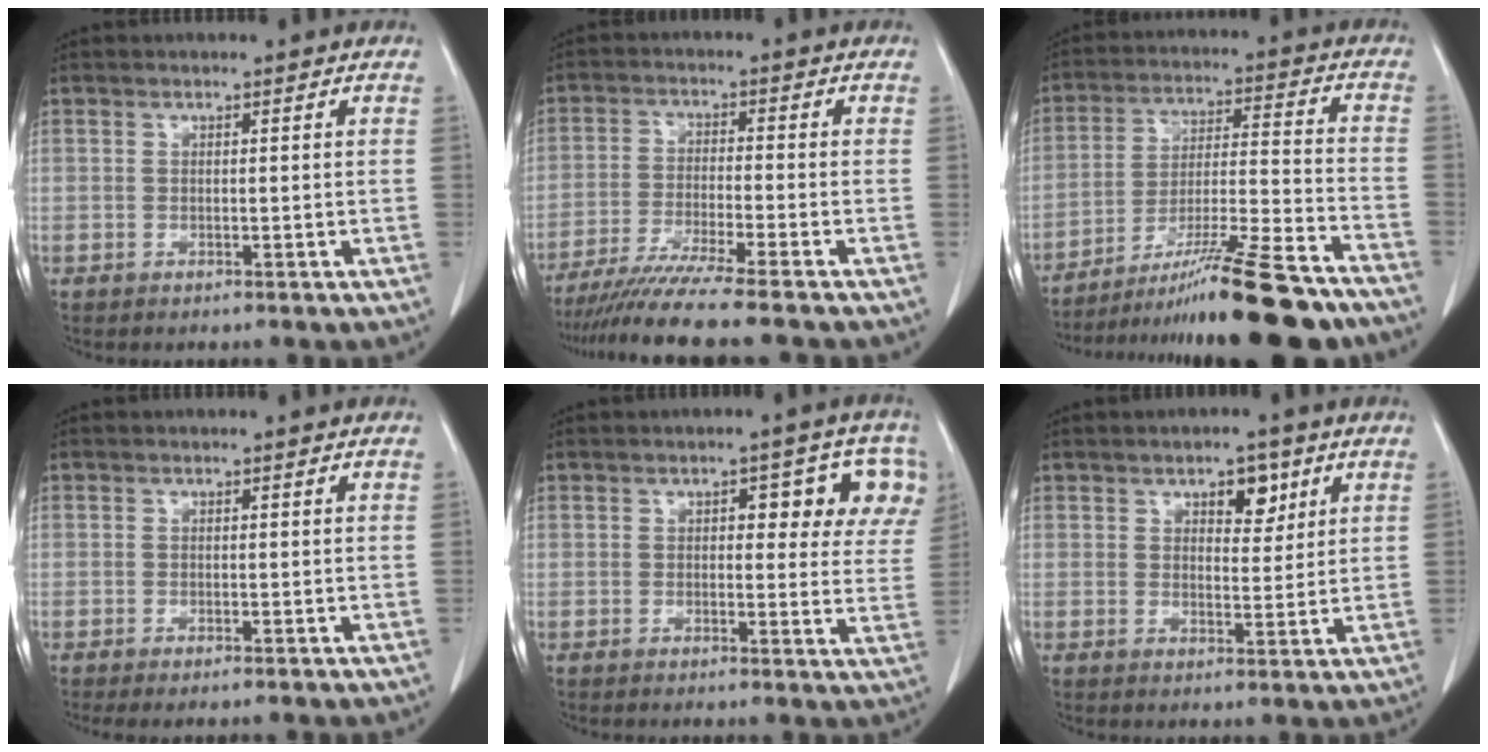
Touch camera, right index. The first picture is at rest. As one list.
[{"total": 11.1, "force": [-9.3, -1.5, 5.9], "torque": [-0.086, -0.033, -0.154]}, {"total": 21.9, "force": [-18.0, 0.2, 12.4], "torque": [-0.164, -0.013, -0.286]}, {"total": 1.3, "force": [-0.9, 0.1, 0.9], "torque": [-0.015, -0.005, -0.016]}, {"total": 8.8, "force": [3.6, 4.2, 6.9], "torque": [-0.060, 0.017, 0.036]}, {"total": 4.7, "force": [2.5, 2.3, 3.2], "torque": [-0.041, 0.003, 0.036]}]